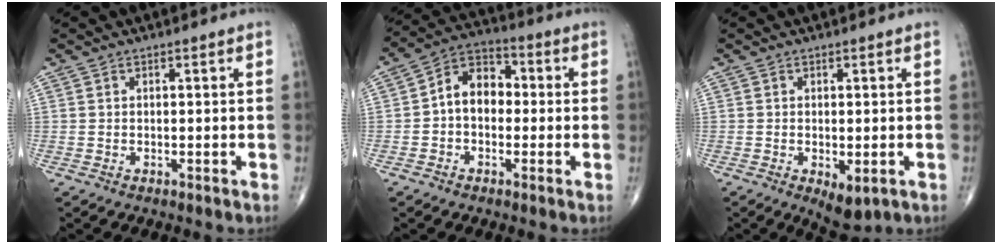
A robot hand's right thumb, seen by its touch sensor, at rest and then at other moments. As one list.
[{"total": 9.0, "force": [-0.3, 6.5, 6.3], "torque": [-0.077, 0.032, -0.019]}, {"total": 4.8, "force": [-1.5, 2.2, 4.0], "torque": [-0.057, -0.008, -0.011]}]